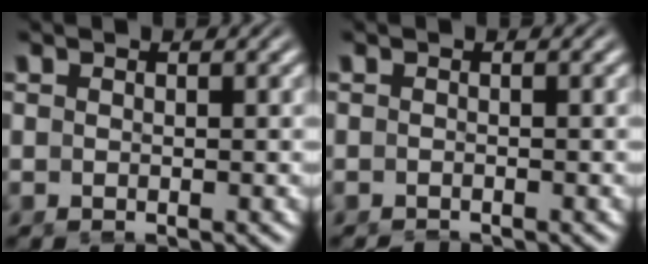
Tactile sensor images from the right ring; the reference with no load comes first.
{"total": 1.2, "force": [-1.1, -0.5, -0.1], "torque": [0.000, -0.011, -0.015]}